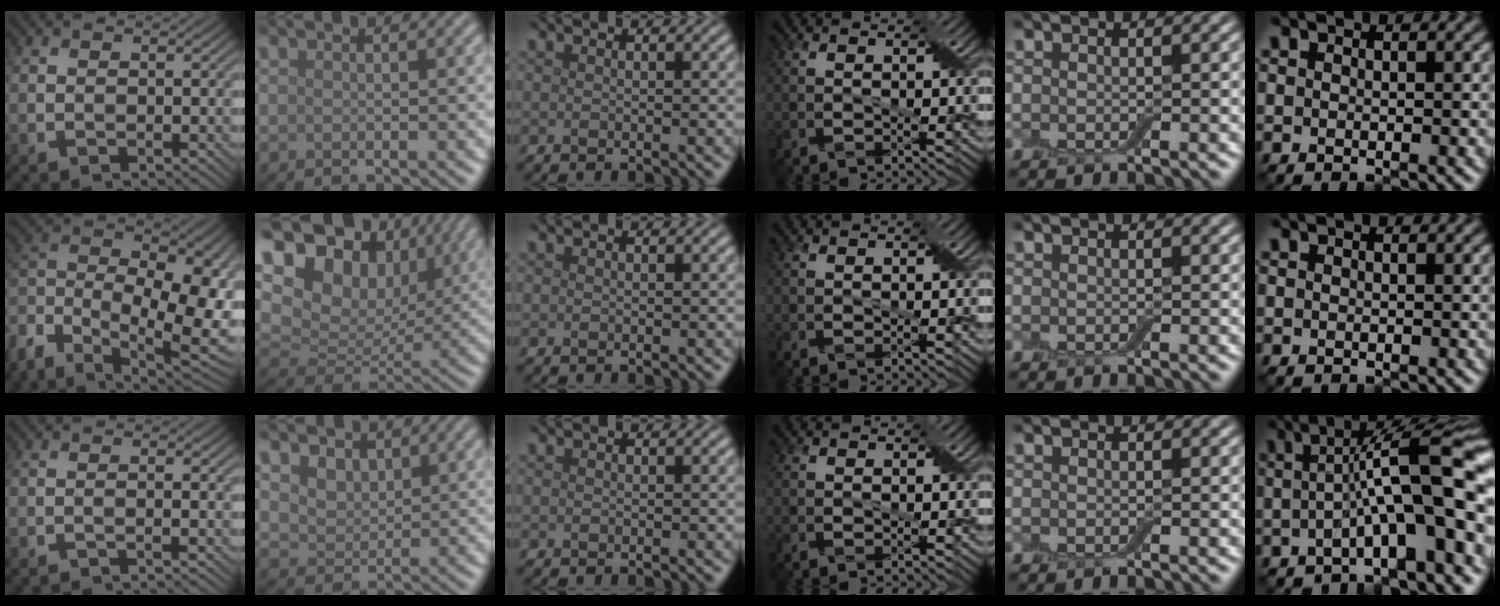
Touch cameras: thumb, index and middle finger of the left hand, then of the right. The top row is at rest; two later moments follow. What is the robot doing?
{"motion": "extract", "object": "backpack"}